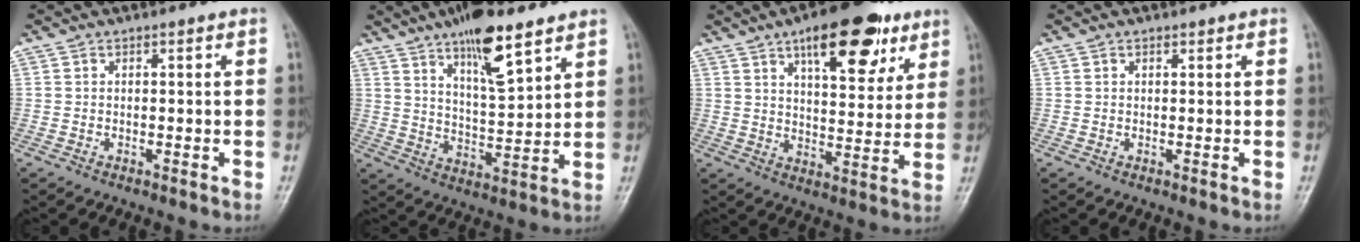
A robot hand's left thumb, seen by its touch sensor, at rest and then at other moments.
{"total": 13.0, "force": [8.5, 3.7, 9.1], "torque": [-0.134, -0.049, 0.145]}
{"total": 16.8, "force": [9.3, 7.1, 12.1], "torque": [-0.132, -0.029, 0.137]}
{"total": 0.6, "force": [0.4, 0.3, 0.2], "torque": [-0.001, -0.003, 0.004]}